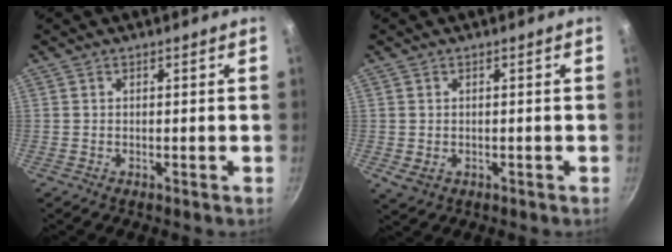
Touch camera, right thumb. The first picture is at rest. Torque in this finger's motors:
{"motor_torque": [1.48, 0.47, 0.64, -0.78, 0.04]}